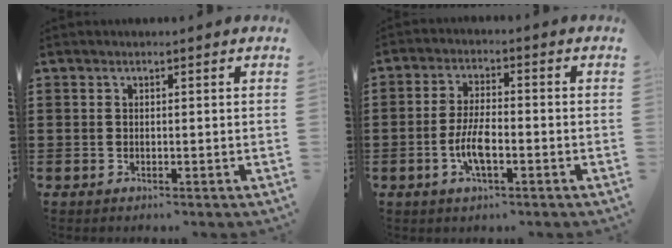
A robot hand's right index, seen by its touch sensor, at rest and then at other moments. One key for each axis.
{"total": 5.9, "fx": -1.9, "fy": 1.9, "fz": 5.2, "tx": -0.117, "ty": -0.002, "tz": -0.041}